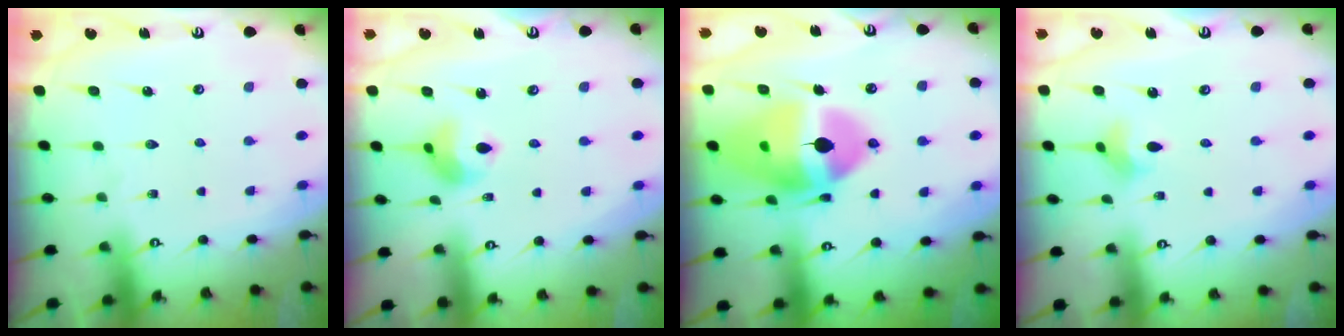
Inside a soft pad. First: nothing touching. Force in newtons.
{"total": 7.8, "press": 7.7, "slide": 1.0}
{"total": 21.0, "press": 20.8, "slide": 2.4}
{"total": 2.8, "press": 2.8, "slide": 0.2}